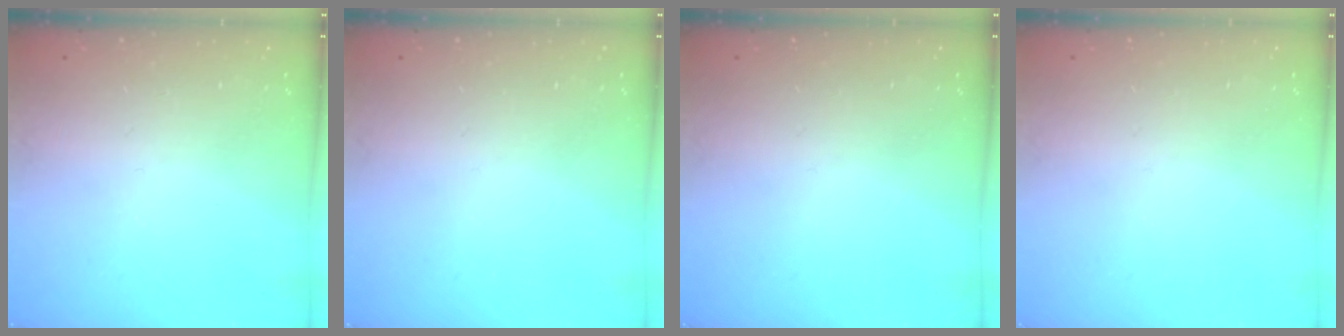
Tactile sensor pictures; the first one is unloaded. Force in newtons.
{"total": 0.0}
{"total": 0.0}
{"total": 0.0}